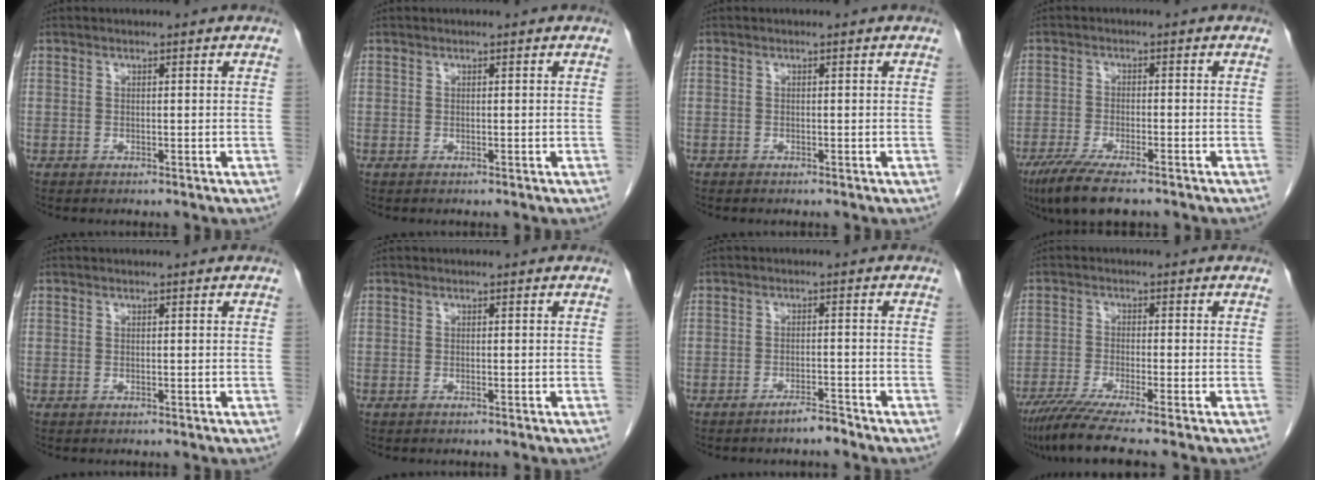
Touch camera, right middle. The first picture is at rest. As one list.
[{"total": 0.0}, {"total": 0.0}, {"total": 9.1, "force": [-6.8, 1.7, 5.8], "torque": [-0.104, -0.023, -0.108]}, {"total": 0.0}, {"total": 0.0}, {"total": 2.5, "force": [-2.2, -0.1, 1.1], "torque": [-0.024, -0.005, -0.037]}, {"total": 7.9, "force": [-6.2, -1.1, 4.7], "torque": [-0.081, -0.028, -0.106]}]